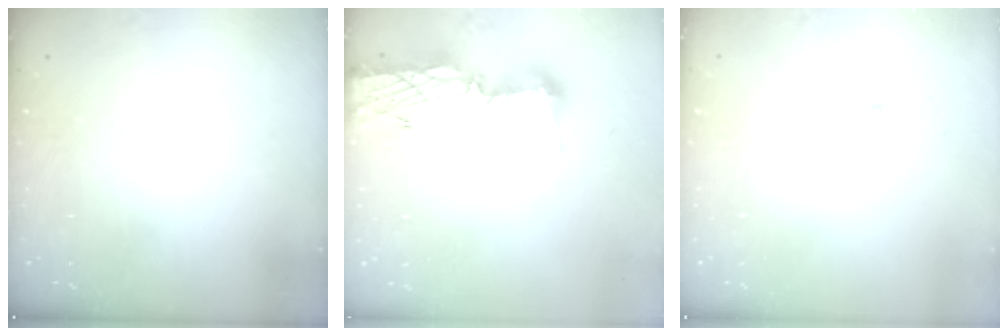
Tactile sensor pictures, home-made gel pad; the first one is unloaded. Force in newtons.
{"total": 16.6, "press": 16.1, "slide": 4.0}
{"total": 2.6, "press": 2.5, "slide": 0.3}